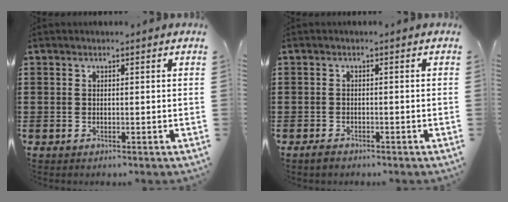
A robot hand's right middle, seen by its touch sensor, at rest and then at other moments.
{"total": 1.1, "force": [-0.9, 0.5, 0.5], "torque": [-0.013, -0.001, -0.018]}